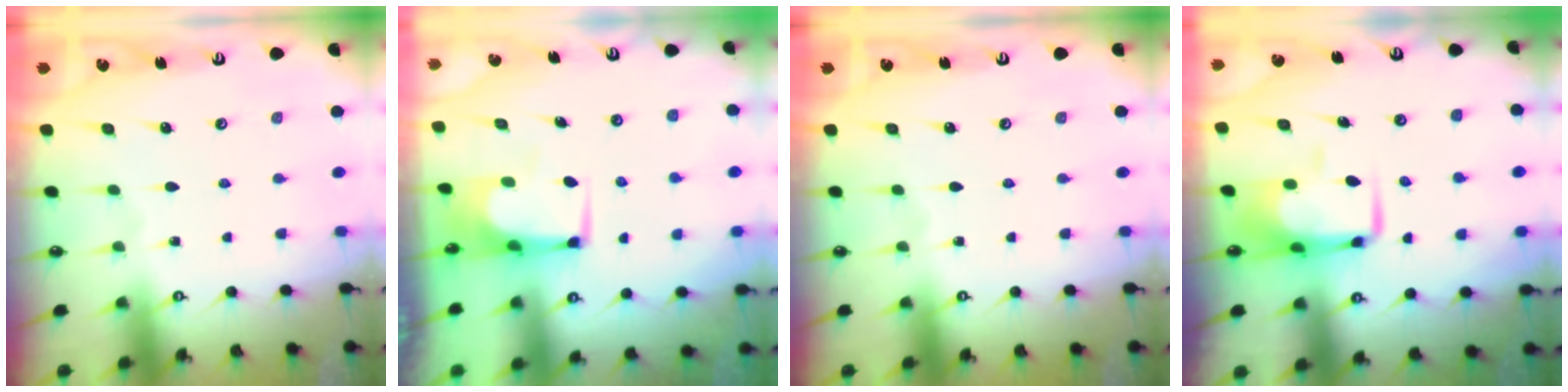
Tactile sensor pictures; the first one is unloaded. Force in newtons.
{"total": 0.8, "press": 0.7, "slide": 0.1}
{"total": 0.0}
{"total": 6.9, "press": 6.7, "slide": 1.4}